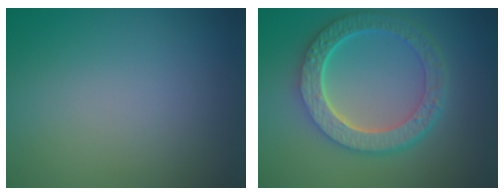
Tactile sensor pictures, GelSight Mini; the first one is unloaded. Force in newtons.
{"total": 6.7, "press": 5.0, "slide": 4.5}